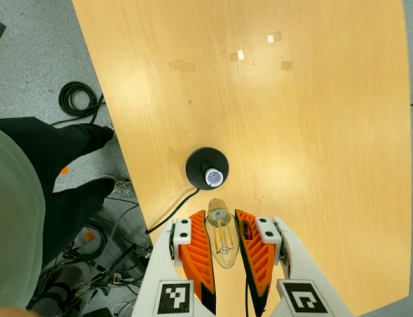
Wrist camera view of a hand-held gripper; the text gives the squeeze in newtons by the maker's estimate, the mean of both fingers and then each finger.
{"total": 20.5, "left": 23.1, "right": 17.8}